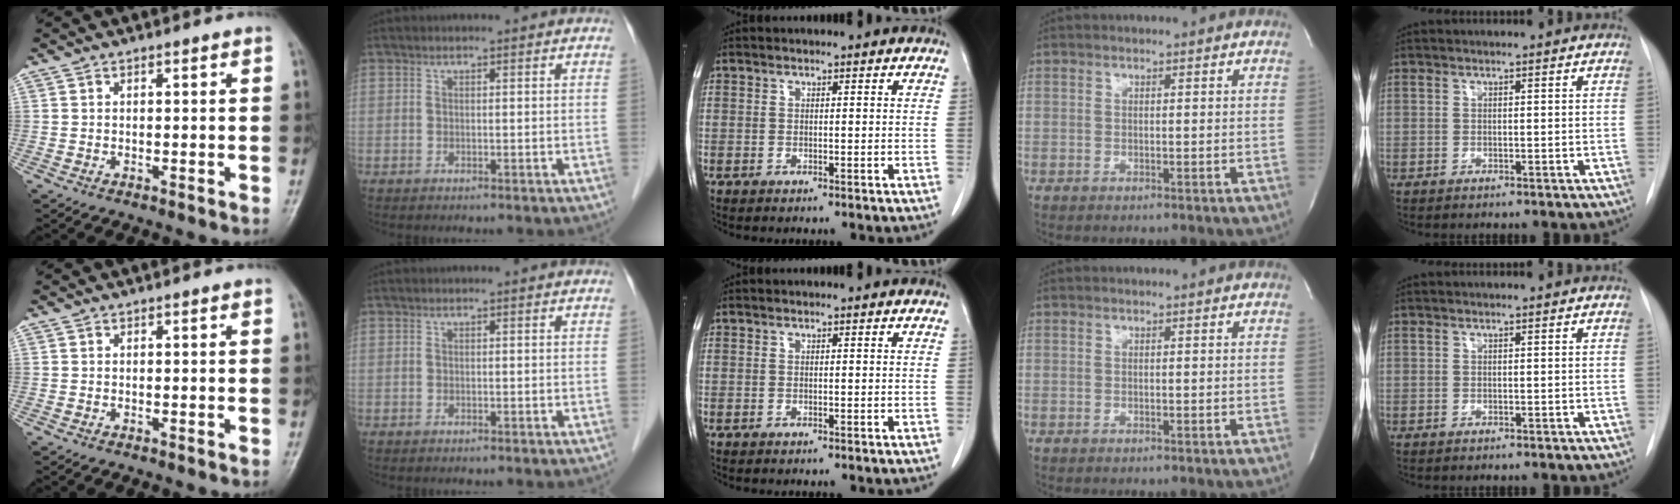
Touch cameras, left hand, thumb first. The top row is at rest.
{}